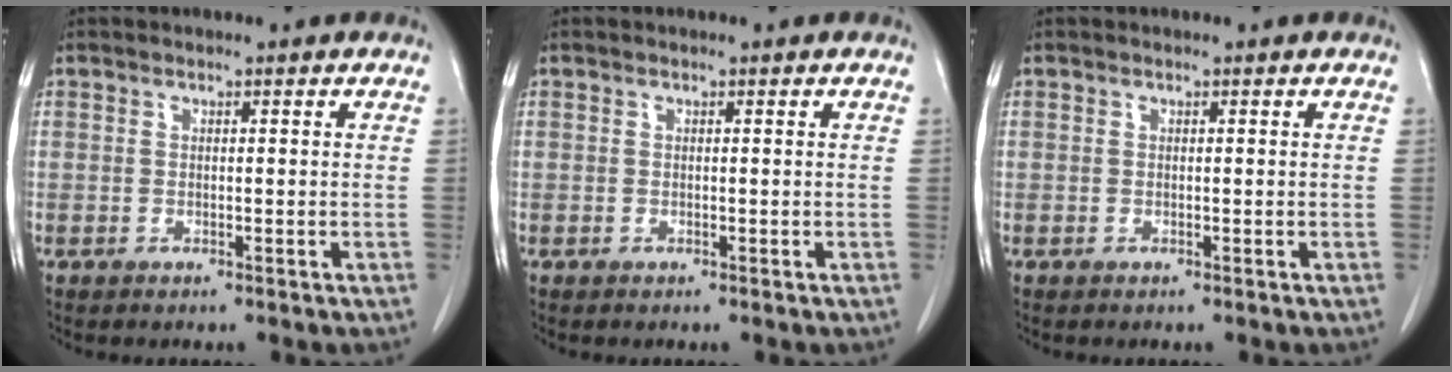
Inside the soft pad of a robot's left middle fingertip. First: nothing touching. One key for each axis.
{"total": 0.0}
{"total": 0.0}